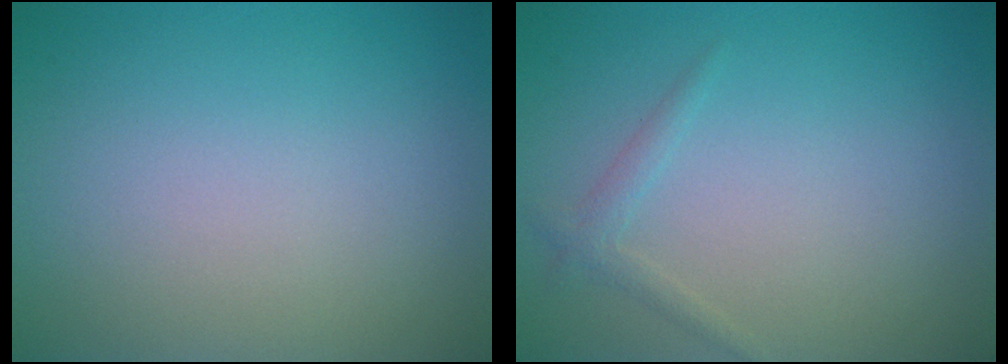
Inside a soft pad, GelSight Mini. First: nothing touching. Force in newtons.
{"total": 1.1, "press": 1.1, "slide": 0.1}